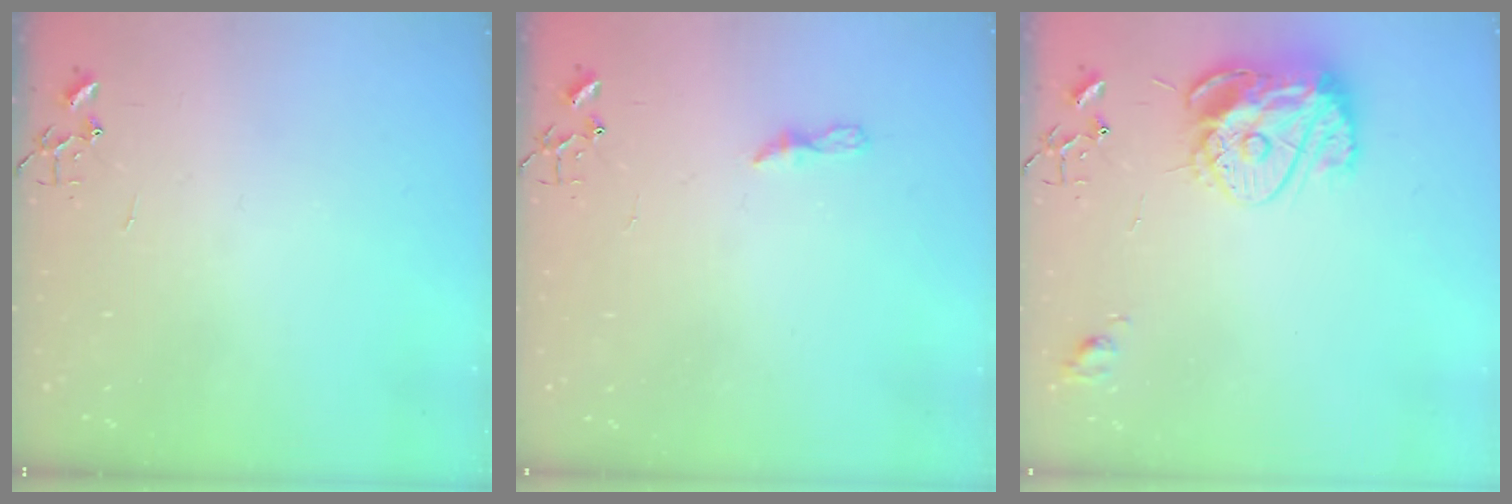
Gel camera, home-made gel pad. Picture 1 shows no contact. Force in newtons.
{"total": 5.1, "press": 5.0, "slide": 0.4}
{"total": 14.7, "press": 14.6, "slide": 1.4}